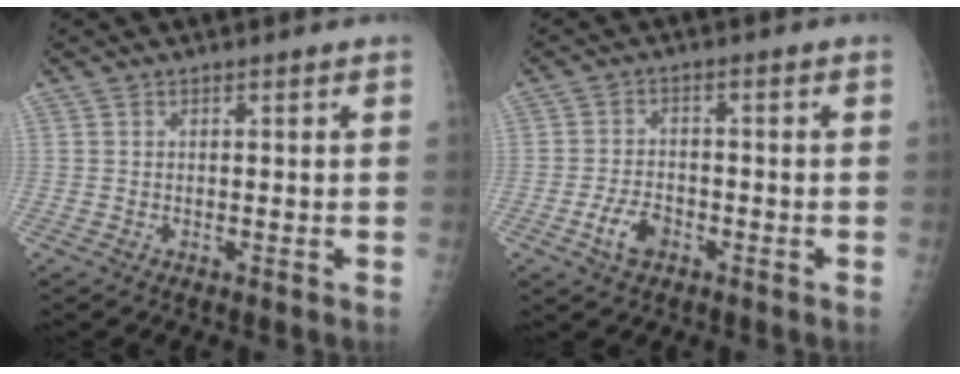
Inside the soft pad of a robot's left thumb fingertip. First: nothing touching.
{"total": 5.2, "force": [-2.6, 3.1, 3.2], "torque": [-0.056, 0.018, -0.046]}